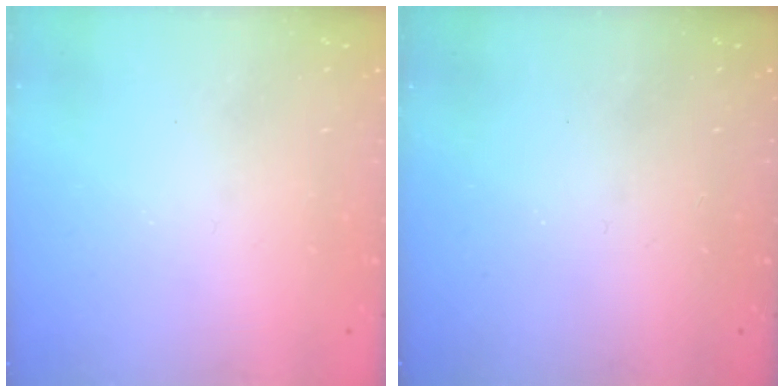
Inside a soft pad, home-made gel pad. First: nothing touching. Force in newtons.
{"total": 0.0}